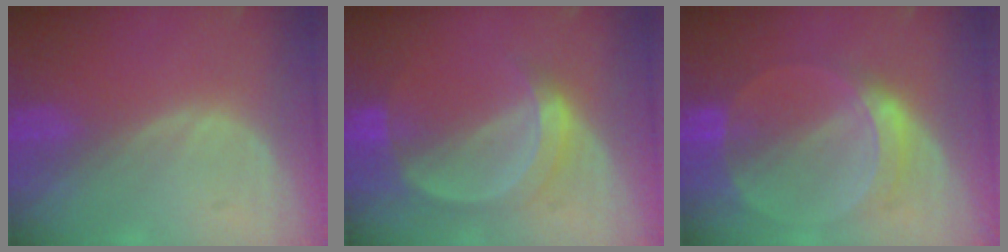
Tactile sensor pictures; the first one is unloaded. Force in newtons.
{"total": 6.1, "press": 5.6, "slide": 2.3}
{"total": 6.2, "press": 5.7, "slide": 2.5}